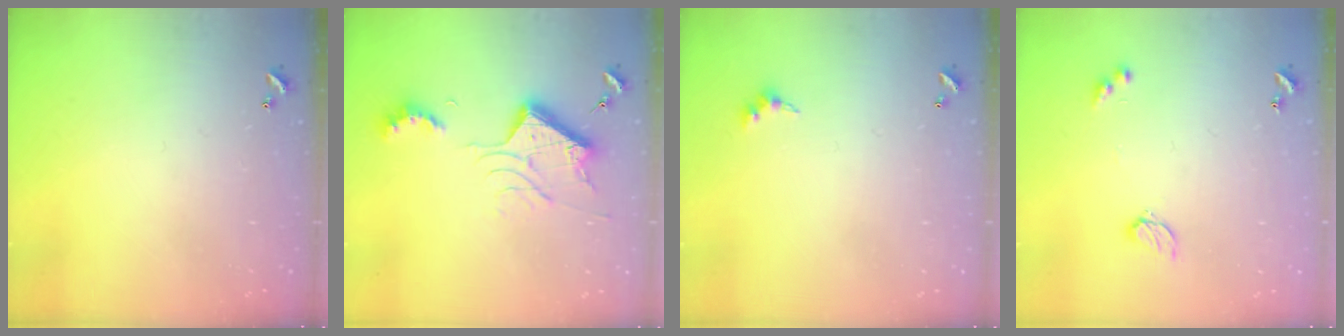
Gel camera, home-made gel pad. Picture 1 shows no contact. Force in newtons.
{"total": 11.3, "press": 11.3, "slide": 1.1}
{"total": 3.0, "press": 2.9, "slide": 0.5}
{"total": 3.8, "press": 3.8, "slide": 0.5}